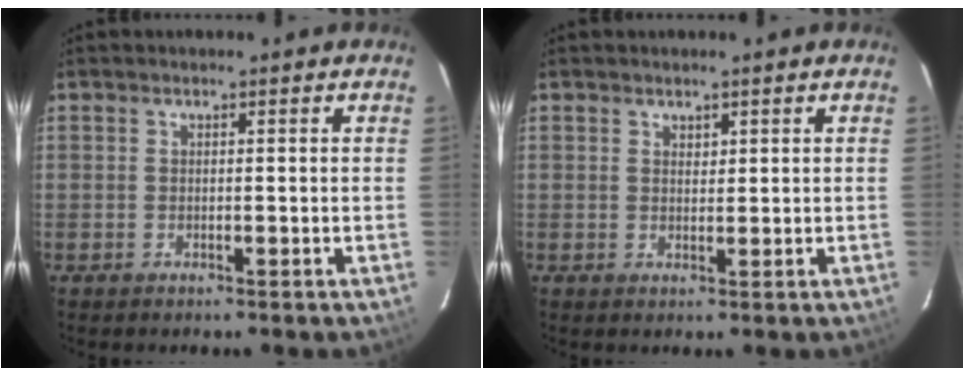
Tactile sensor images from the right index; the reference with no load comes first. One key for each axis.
{"total": 1.2, "fx": 0.8, "fy": 0.8, "fz": 0.3, "tx": -0.002, "ty": 0.002, "tz": 0.015}